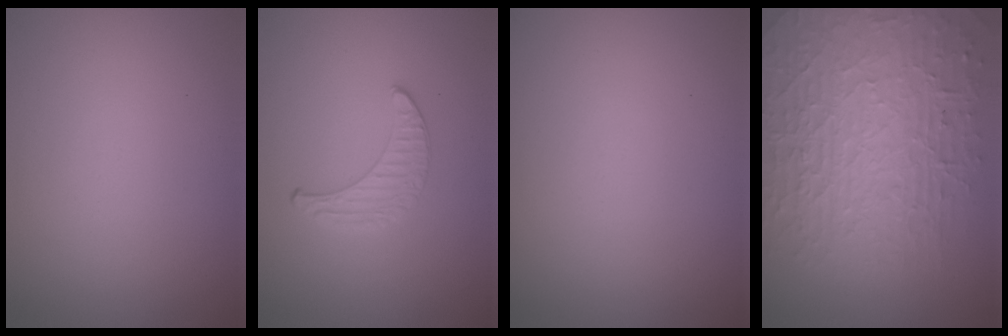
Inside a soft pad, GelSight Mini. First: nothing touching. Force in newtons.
{"total": 1.0, "press": 1.0, "slide": 0.3}
{"total": 0.0}
{"total": 9.9, "press": 6.5, "slide": 7.5}